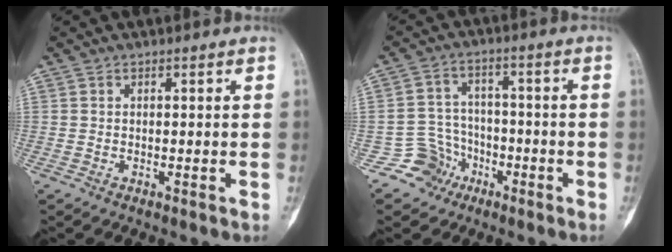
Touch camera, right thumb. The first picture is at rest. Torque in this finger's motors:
{"motor_torque": [0.75, -0.03, 0.40, -0.32, 0.00]}